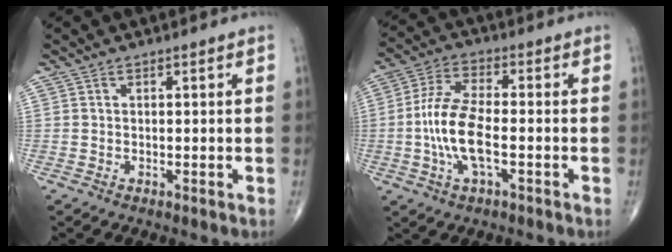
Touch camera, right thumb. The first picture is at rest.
{"total": 10.8, "force": [-2.1, 4.3, 9.7], "torque": [-0.206, 0.020, -0.045]}